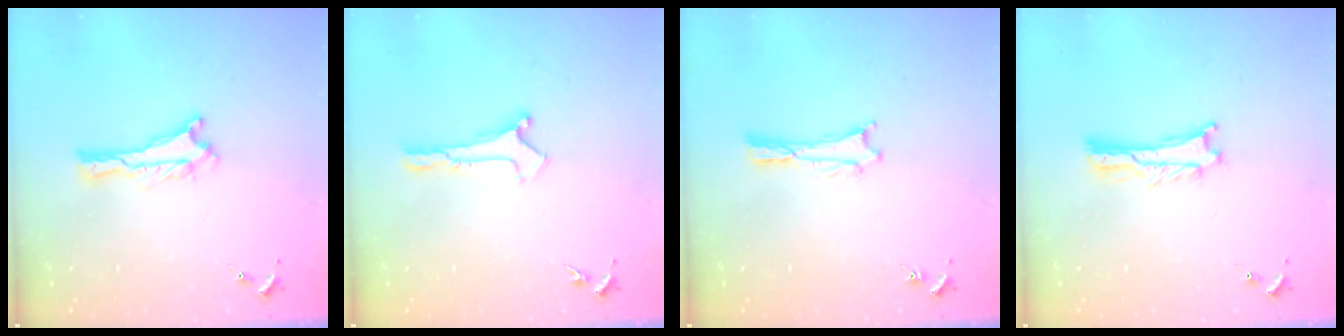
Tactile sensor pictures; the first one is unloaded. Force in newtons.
{"total": 0.0}
{"total": 0.7, "press": 0.7, "slide": 0.1}
{"total": 0.8, "press": 0.8, "slide": 0.2}